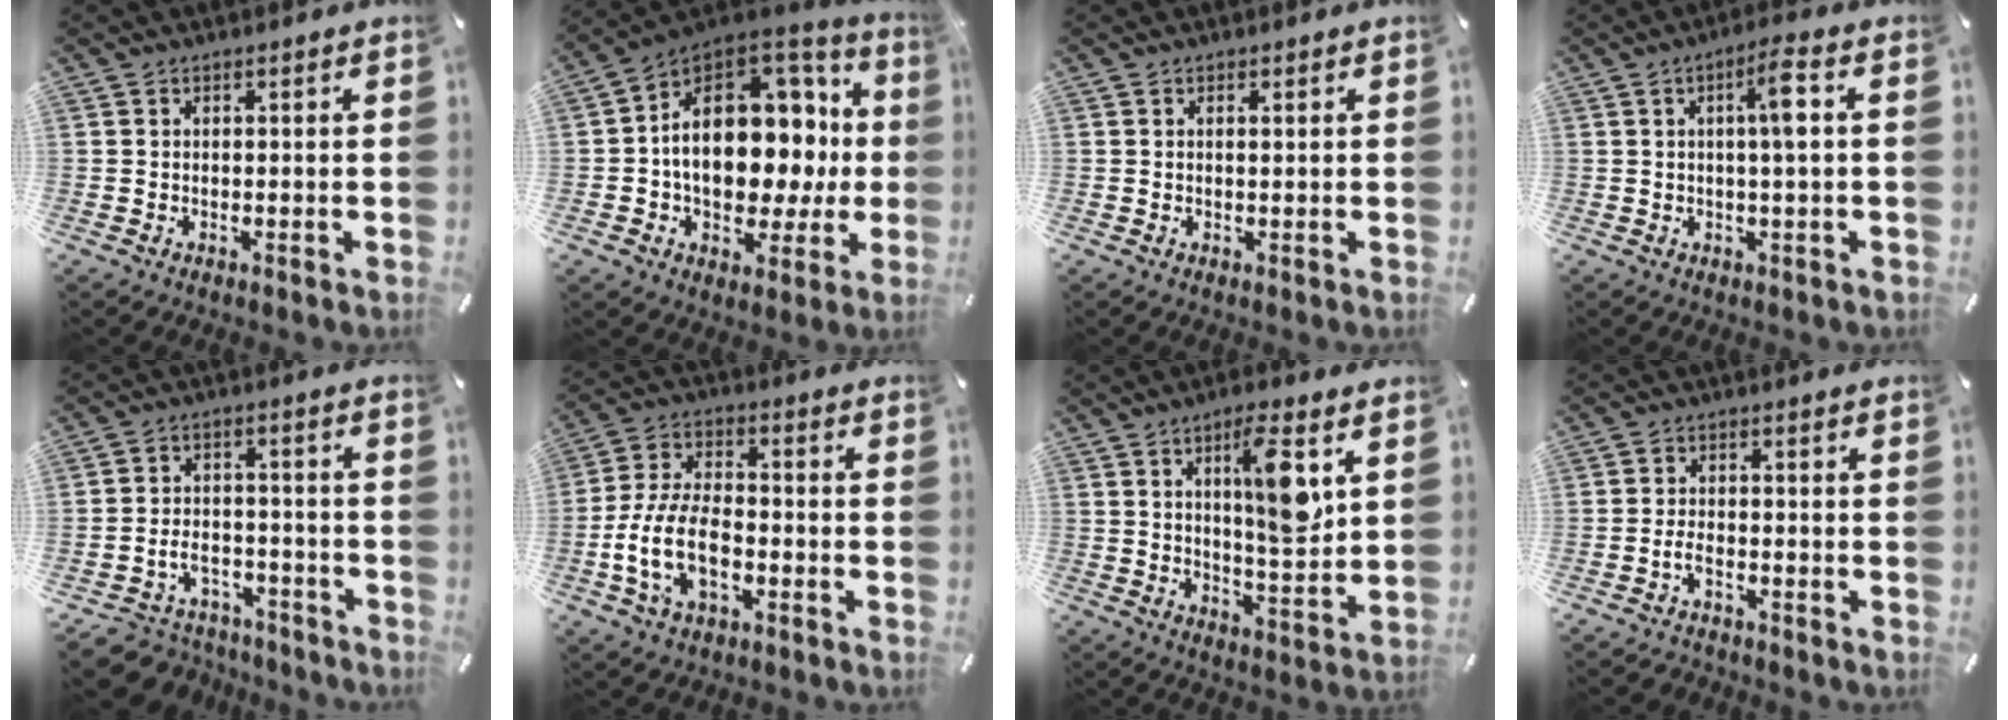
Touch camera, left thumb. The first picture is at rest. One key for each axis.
{"total": 18.7, "fx": 0.9, "fy": 13.1, "fz": 13.2, "tx": -0.201, "ty": -0.017, "tz": 0.024}
{"total": 0.6, "fx": 0.2, "fy": 0.1, "fz": 0.5, "tx": -0.011, "ty": -0.001, "tz": 0.004}
{"total": 6.9, "fx": 1.2, "fy": 0.8, "fz": 6.8, "tx": -0.122, "ty": 0.006, "tz": 0.011}
{"total": 6.6, "fx": -3.5, "fy": 5.1, "fz": 2.3, "tx": -0.055, "ty": 0.017, "tz": -0.065}
{"total": 12.6, "fx": -4.8, "fy": 7.1, "fz": 9.3, "tx": -0.203, "ty": 0.010, "tz": -0.088}
{"total": 11.8, "fx": 4.2, "fy": 2.9, "fz": 10.6, "tx": -0.159, "ty": -0.013, "tz": 0.059}
{"total": 3.1, "fx": -2.0, "fy": 1.5, "fz": 1.9, "tx": -0.039, "ty": 0.009, "tz": -0.039}